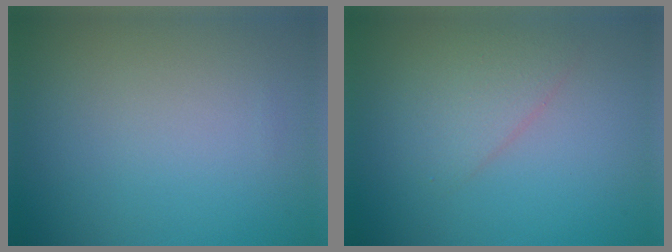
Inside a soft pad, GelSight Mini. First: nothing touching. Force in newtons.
{"total": 2.3, "press": 2.3, "slide": 0.2}